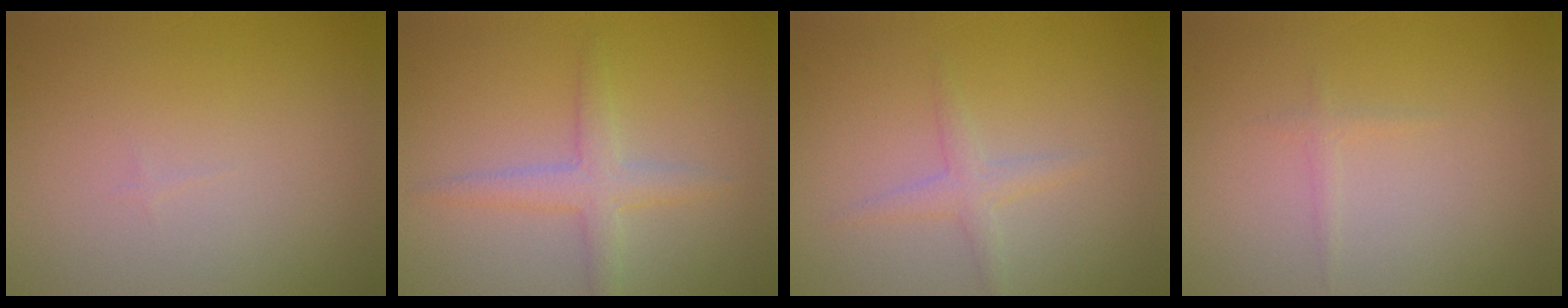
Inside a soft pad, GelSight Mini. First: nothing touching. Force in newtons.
{"total": 2.7, "press": 2.7, "slide": 0.1}
{"total": 1.6, "press": 1.6, "slide": 0.1}
{"total": 0.6, "press": 0.6, "slide": 0.0}